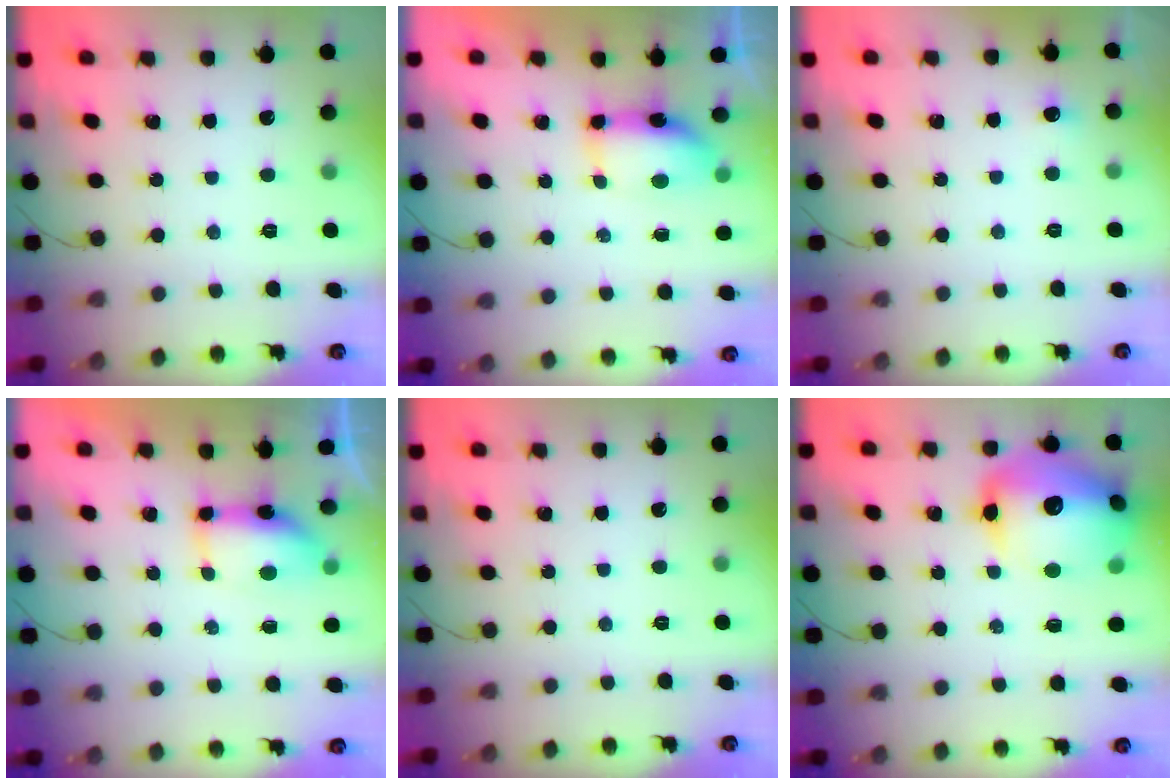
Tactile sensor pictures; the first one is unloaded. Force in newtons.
{"total": 10.4, "press": 8.1, "slide": 6.5}
{"total": 3.2, "press": 2.9, "slide": 1.3}
{"total": 6.7, "press": 6.6, "slide": 0.9}
{"total": 0.0}
{"total": 21.2, "press": 20.9, "slide": 3.4}